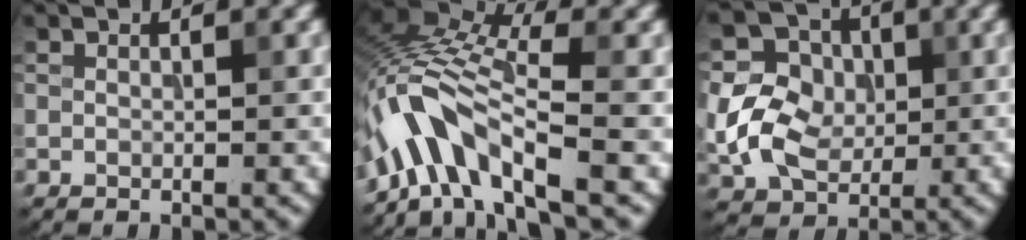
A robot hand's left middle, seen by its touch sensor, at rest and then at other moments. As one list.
[{"total": 8.1, "force": [-4.4, 2.9, 6.2], "torque": [-0.110, 0.014, -0.094]}, {"total": 7.2, "force": [-0.4, 5.9, 4.1], "torque": [-0.089, 0.002, -0.014]}]